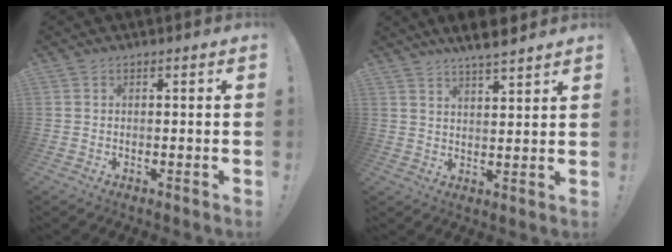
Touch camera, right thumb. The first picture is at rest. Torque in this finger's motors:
{"motor_torque": [-0.55, 2.38, 0.96, 0.99, 0.04]}